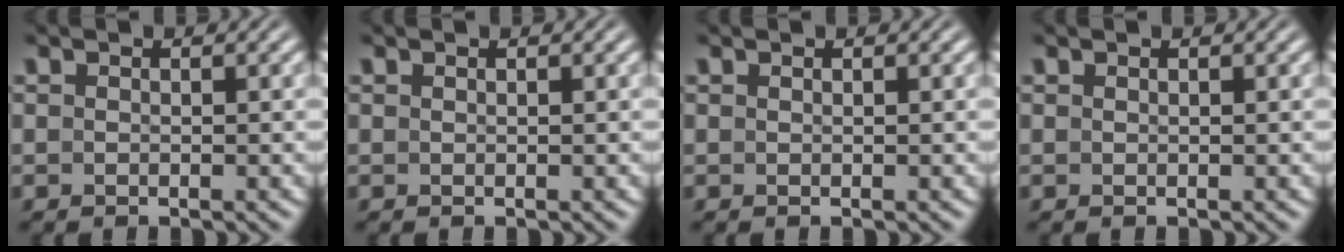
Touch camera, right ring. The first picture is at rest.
{"total": 0.0}
{"total": 0.0}
{"total": 0.0}